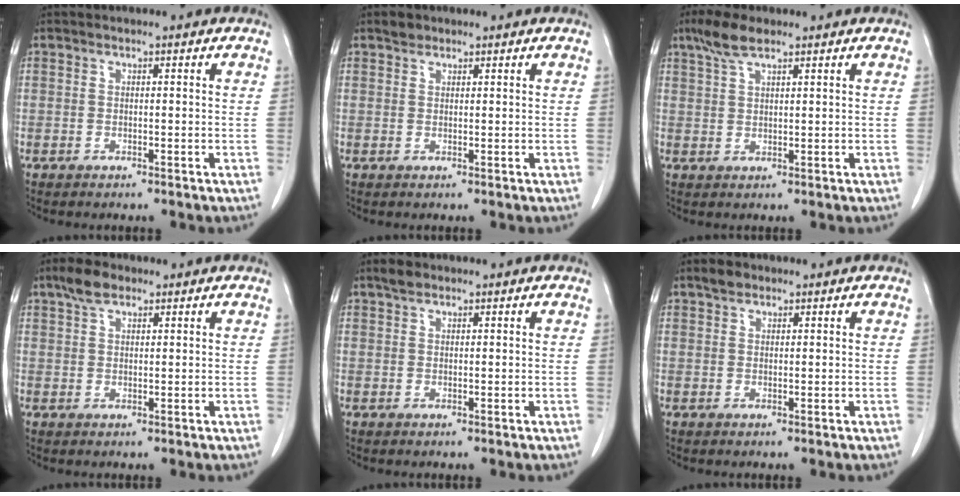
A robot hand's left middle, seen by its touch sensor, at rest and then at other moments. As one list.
[{"total": 1.3, "force": [1.1, 0.7, 0.2], "torque": [-0.006, 0.001, 0.017]}, {"total": 4.5, "force": [3.3, 1.0, 2.9], "torque": [-0.071, 0.012, 0.066]}, {"total": 3.6, "force": [2.5, 1.6, 2.0], "torque": [-0.047, 0.011, 0.048]}, {"total": 1.6, "force": [1.3, 0.7, 0.7], "torque": [-0.018, 0.007, 0.024]}, {"total": 1.9, "force": [1.4, 1.0, 0.7], "torque": [-0.016, 0.006, 0.024]}]